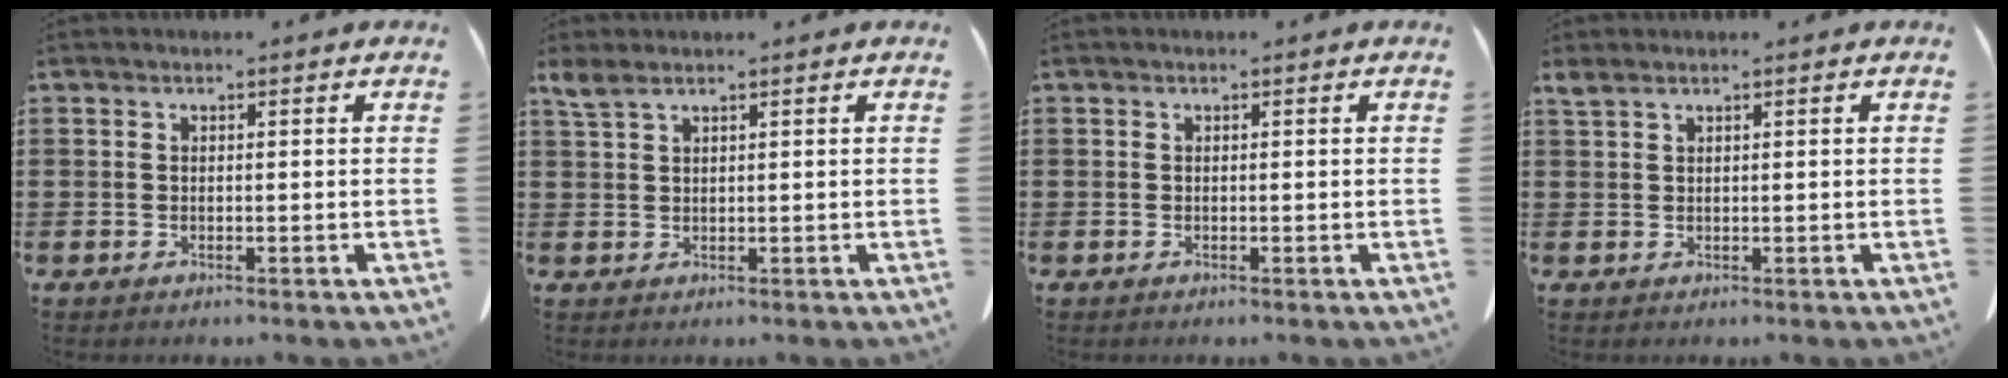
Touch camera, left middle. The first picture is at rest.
{"total": 2.2, "force": [1.6, 0.5, 1.4], "torque": [-0.033, 0.002, 0.029]}
{"total": 0.0}
{"total": 1.2, "force": [0.9, 0.2, 0.7], "torque": [-0.017, 0.001, 0.017]}